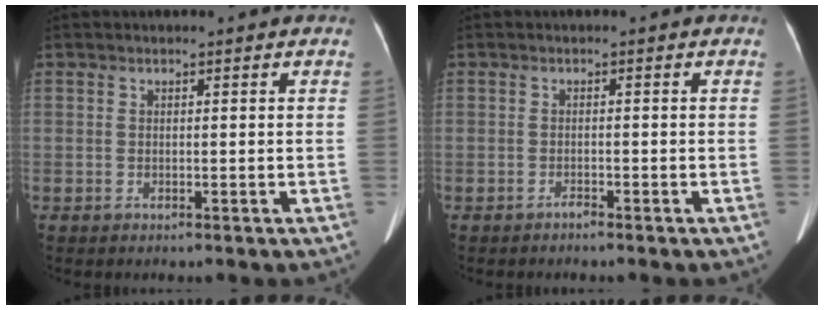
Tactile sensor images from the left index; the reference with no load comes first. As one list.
[{"total": 0.8, "force": [-0.7, 0.0, 0.1], "torque": [-0.004, -0.004, -0.014]}]